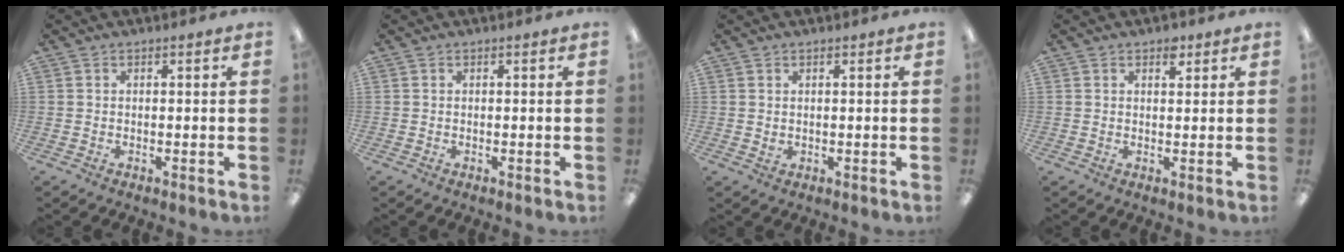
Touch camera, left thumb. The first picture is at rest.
{"total": 0.0}
{"total": 1.0, "force": [0.6, 0.6, 0.6], "torque": [-0.004, -0.001, 0.008]}
{"total": 2.9, "force": [1.8, 1.5, 1.7], "torque": [-0.012, -0.007, 0.026]}